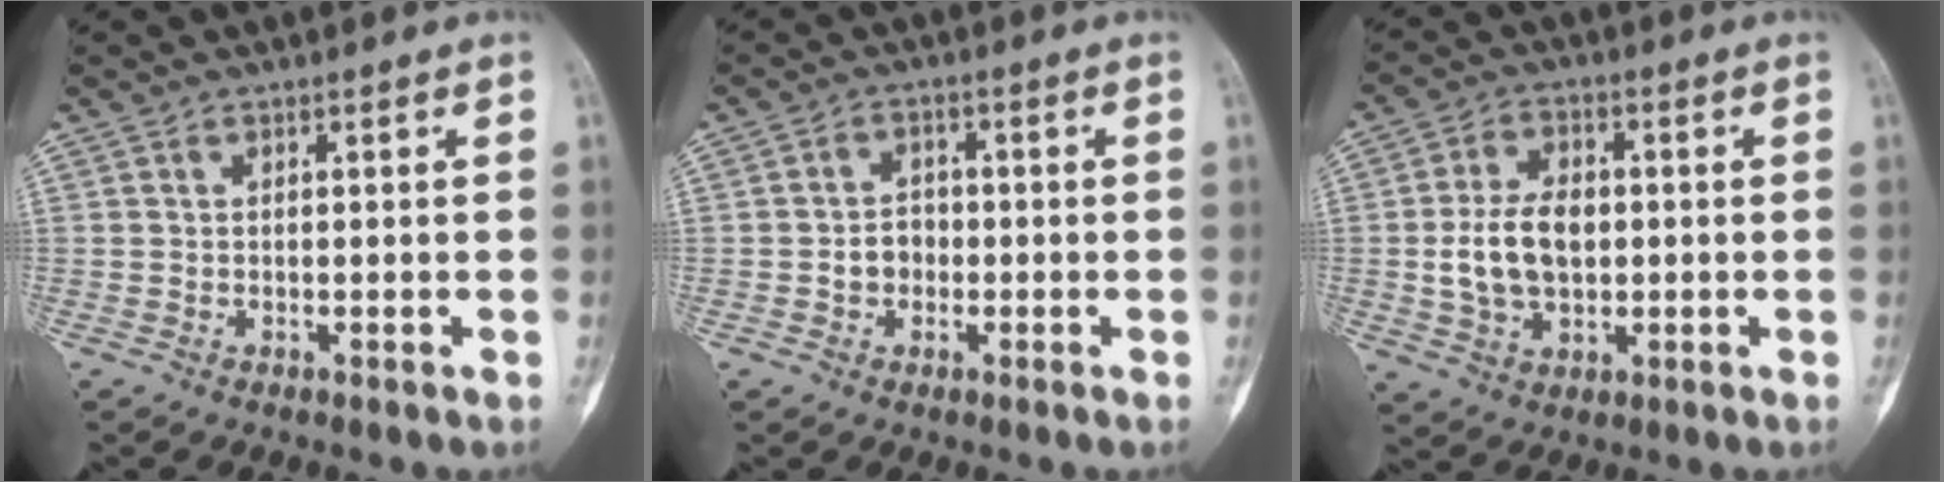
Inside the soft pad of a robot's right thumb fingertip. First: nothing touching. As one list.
[{"total": 3.9, "force": [-0.9, 3.2, 1.9], "torque": [-0.013, 0.015, -0.021]}, {"total": 10.8, "force": [-0.3, 7.2, 8.0], "torque": [-0.133, 0.011, -0.004]}]